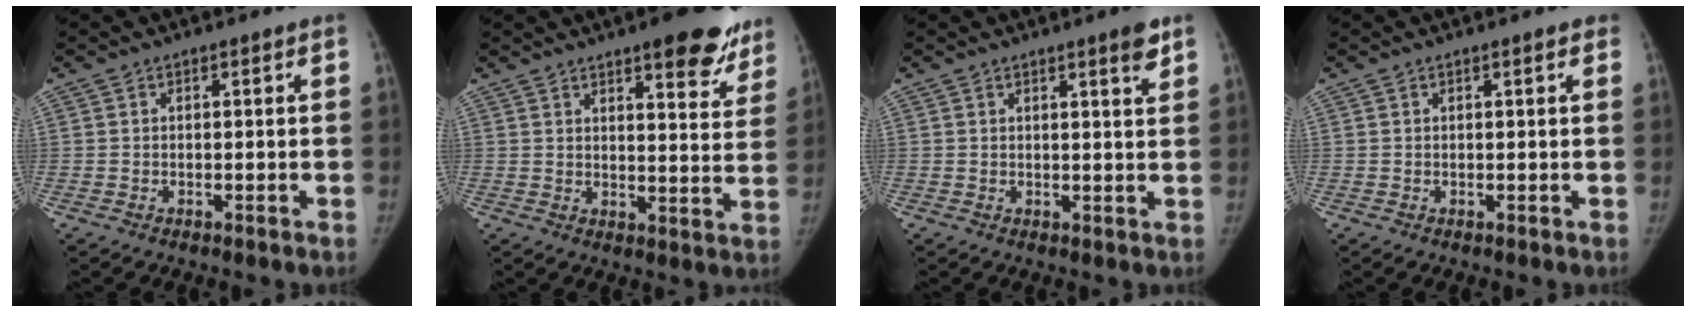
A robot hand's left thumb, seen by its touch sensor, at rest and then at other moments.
{"total": 13.3, "force": [9.1, 4.1, 8.8], "torque": [-0.065, -0.048, 0.111]}
{"total": 3.3, "force": [2.2, 0.3, 2.5], "torque": [-0.032, -0.015, 0.030]}
{"total": 0.9, "force": [0.6, 0.2, 0.7], "torque": [-0.008, 0.001, 0.006]}